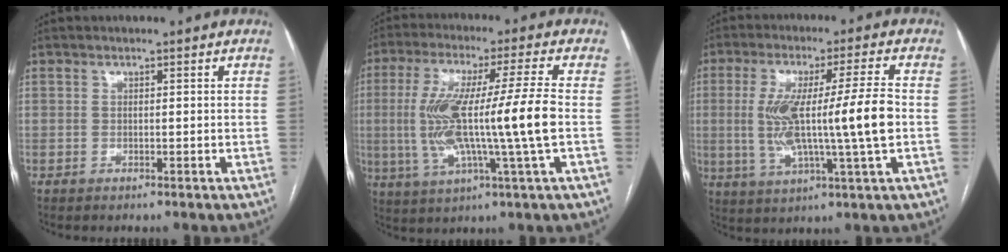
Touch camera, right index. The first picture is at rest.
{"total": 15.3, "force": [-1.0, -0.4, 15.3], "torque": [-0.298, 0.004, -0.021]}
{"total": 13.8, "force": [-0.4, 0.1, 13.8], "torque": [-0.260, 0.008, -0.006]}